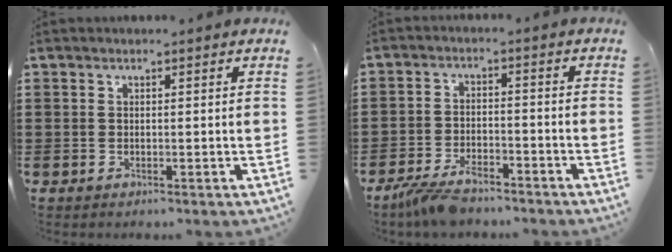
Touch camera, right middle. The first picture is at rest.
{"total": 4.9, "force": [-4.3, 1.4, 2.0], "torque": [-0.053, 0.000, -0.087]}